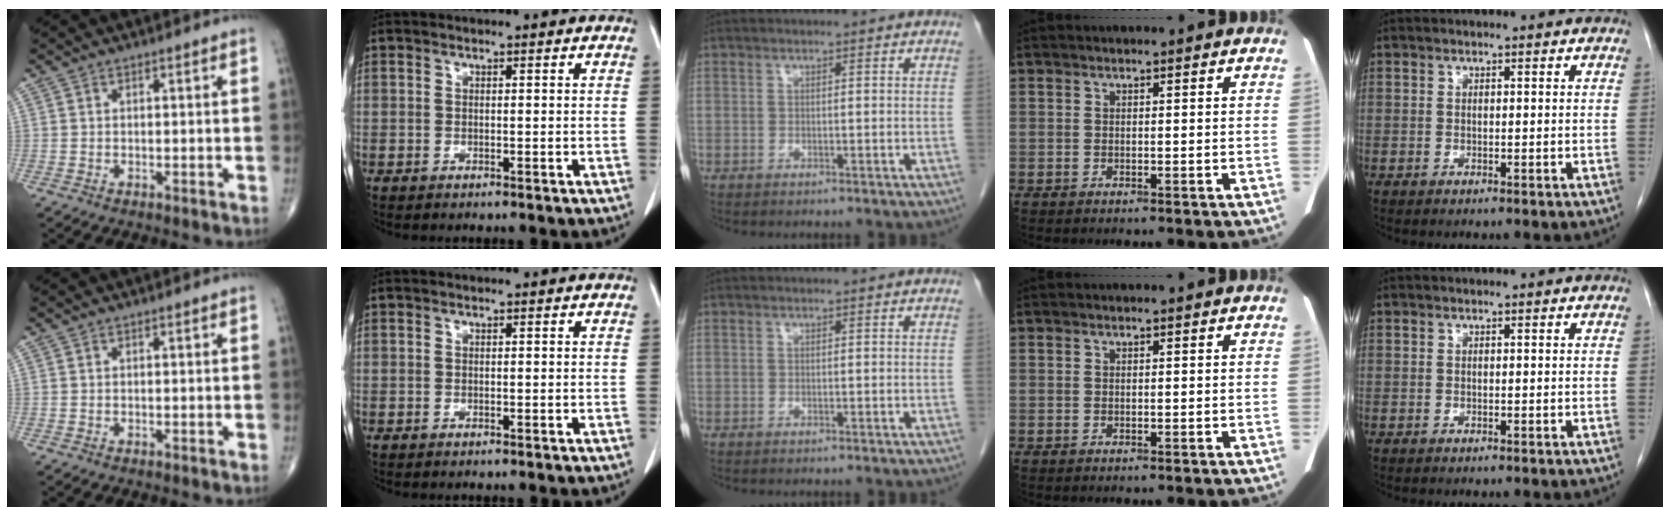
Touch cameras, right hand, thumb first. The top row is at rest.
{}